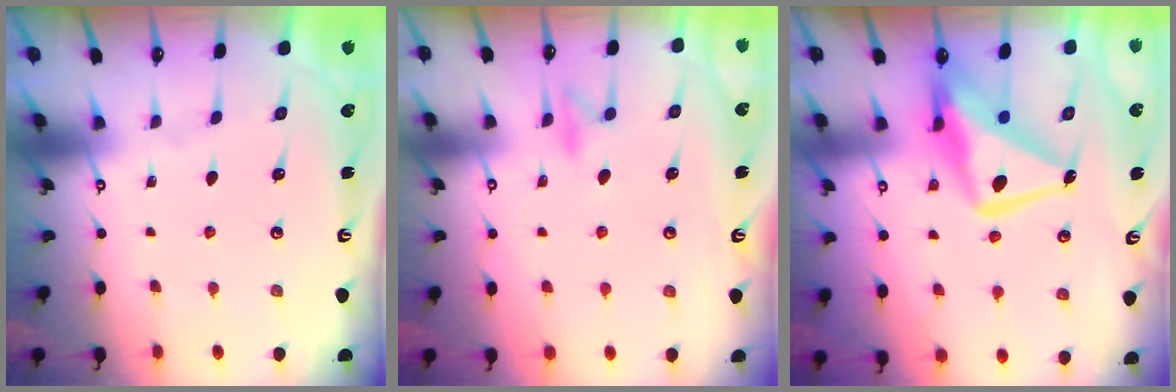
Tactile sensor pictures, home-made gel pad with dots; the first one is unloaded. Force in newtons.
{"total": 9.9, "press": 9.9, "slide": 0.9}
{"total": 14.9, "press": 14.8, "slide": 1.7}